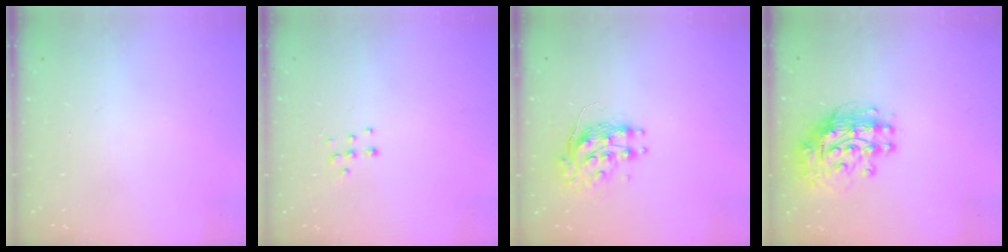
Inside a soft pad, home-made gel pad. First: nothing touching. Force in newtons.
{"total": 5.9, "press": 5.9, "slide": 0.4}
{"total": 9.0, "press": 9.0, "slide": 0.4}
{"total": 12.3, "press": 12.2, "slide": 1.1}